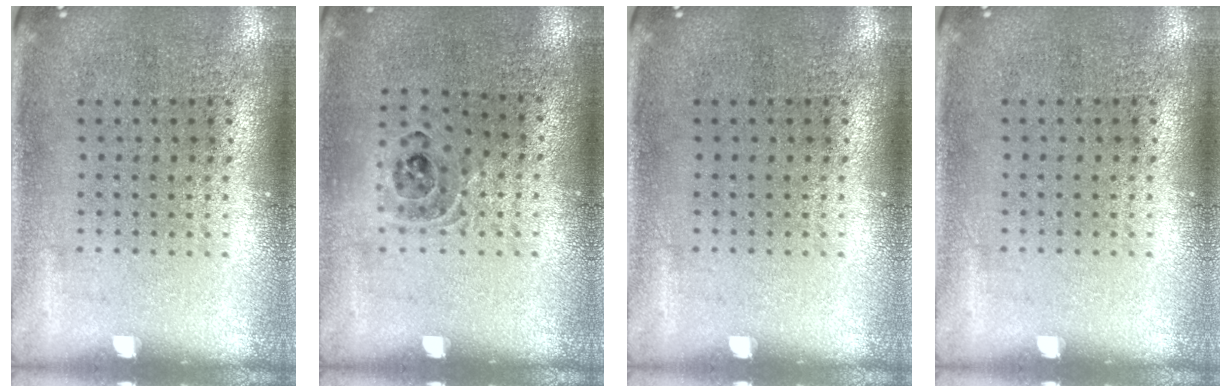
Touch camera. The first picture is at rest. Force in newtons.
{"total": 0.9, "press": 0.9, "slide": 0.2}
{"total": 0.0}
{"total": 0.0}